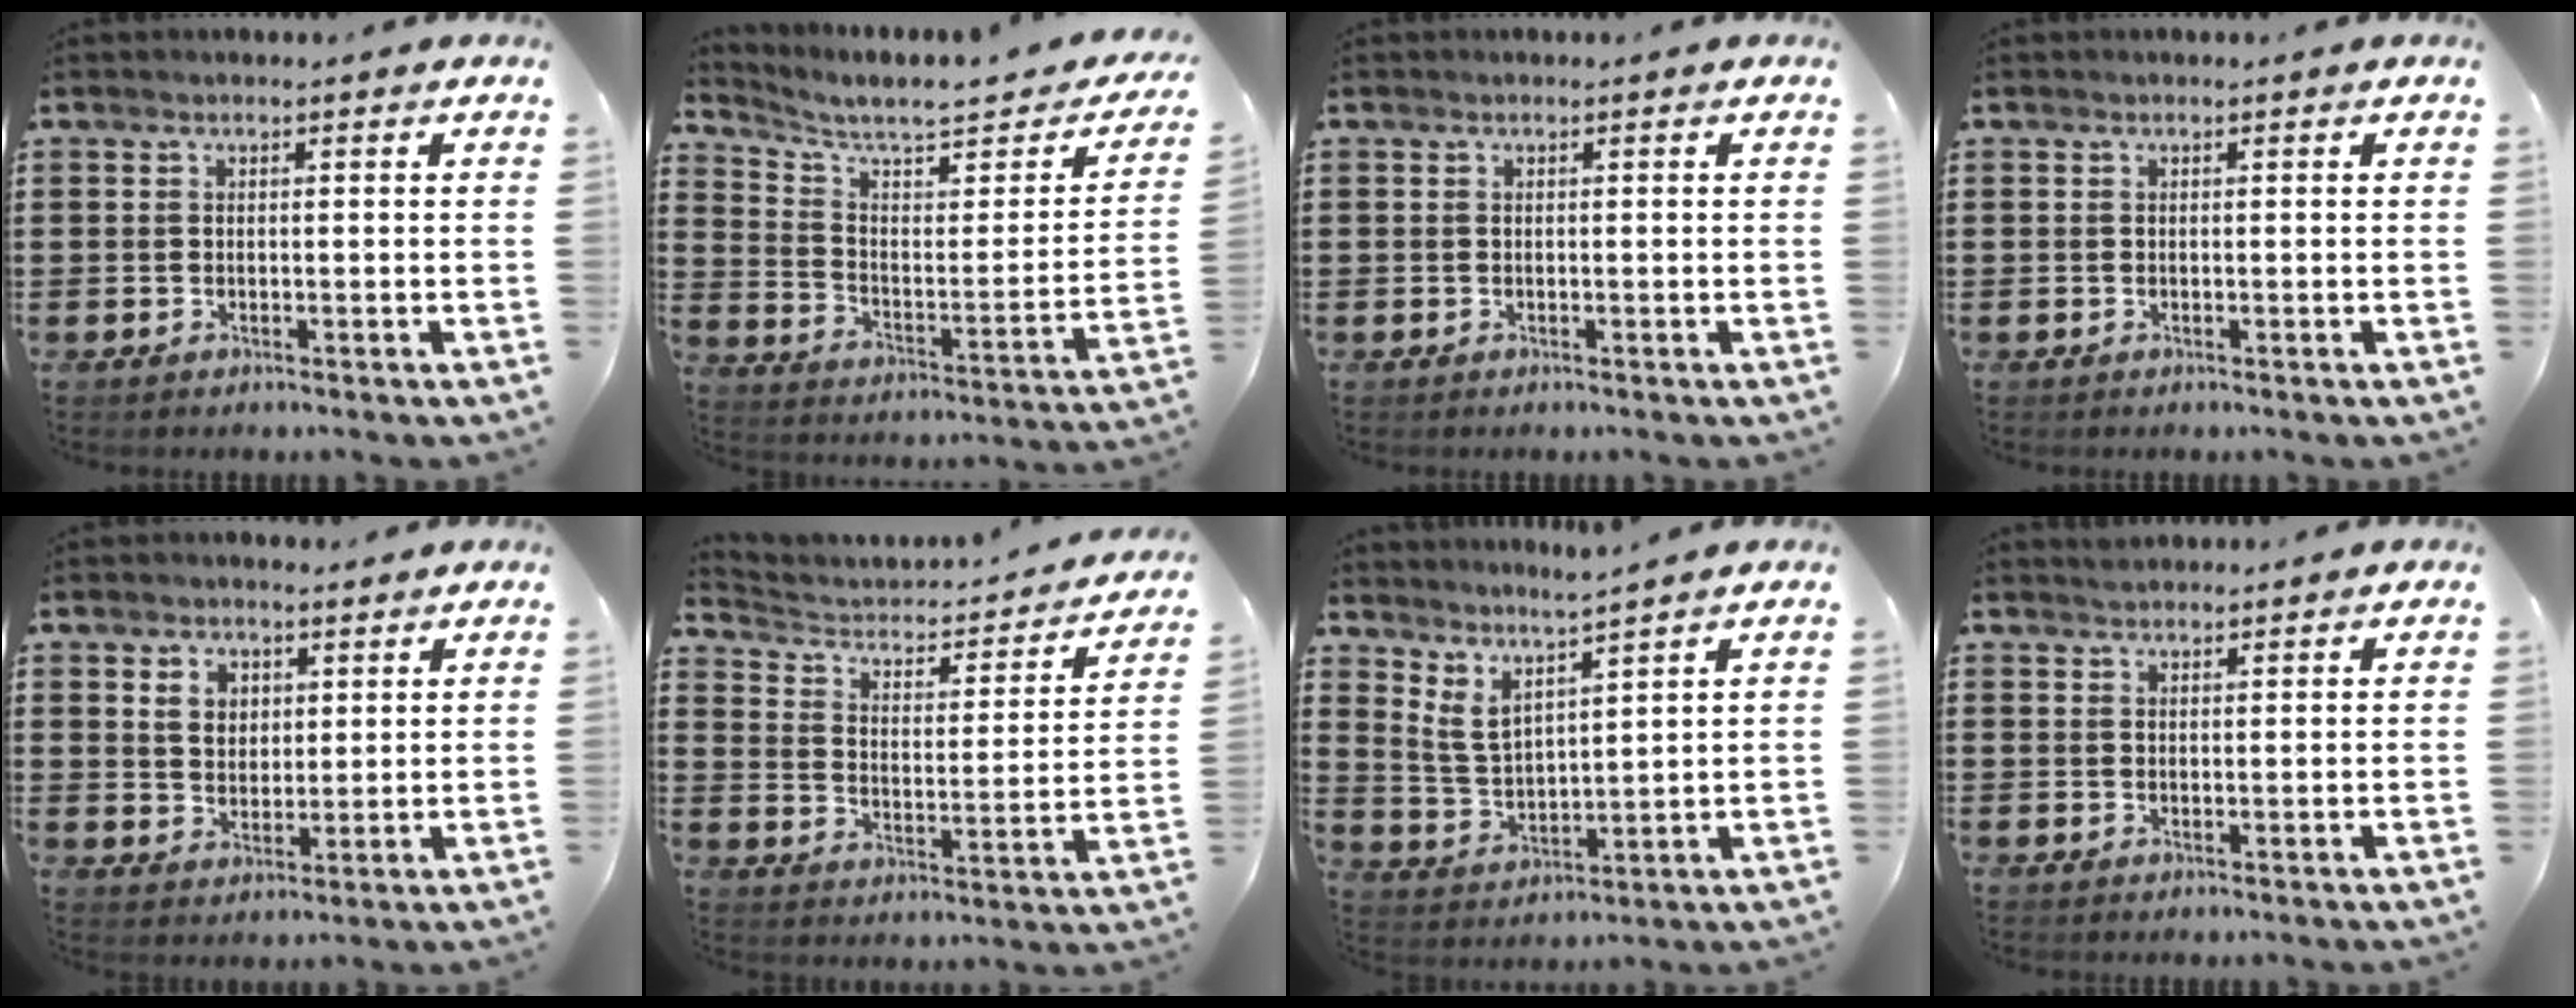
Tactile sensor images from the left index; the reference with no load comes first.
{"total": 6.7, "force": [5.5, 0.9, 3.6], "torque": [-0.097, -0.040, 0.091]}
{"total": 0.0}
{"total": 0.0}
{"total": 4.2, "force": [2.7, 3.1, 1.2], "torque": [-0.029, 0.009, 0.049]}
{"total": 2.7, "force": [1.8, 1.5, 1.2], "torque": [-0.040, -0.019, 0.020]}
{"total": 4.0, "force": [3.5, 0.6, 1.8], "torque": [-0.051, -0.023, 0.059]}
{"total": 1.4, "force": [1.4, 0.3, 0.2], "torque": [-0.006, 0.000, 0.027]}